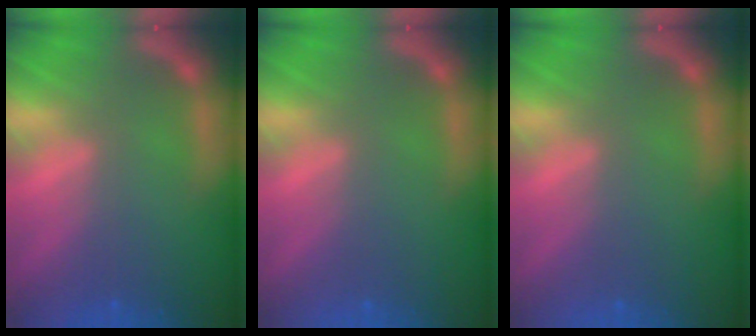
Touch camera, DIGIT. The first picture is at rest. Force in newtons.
{"total": 0.0}
{"total": 0.0}